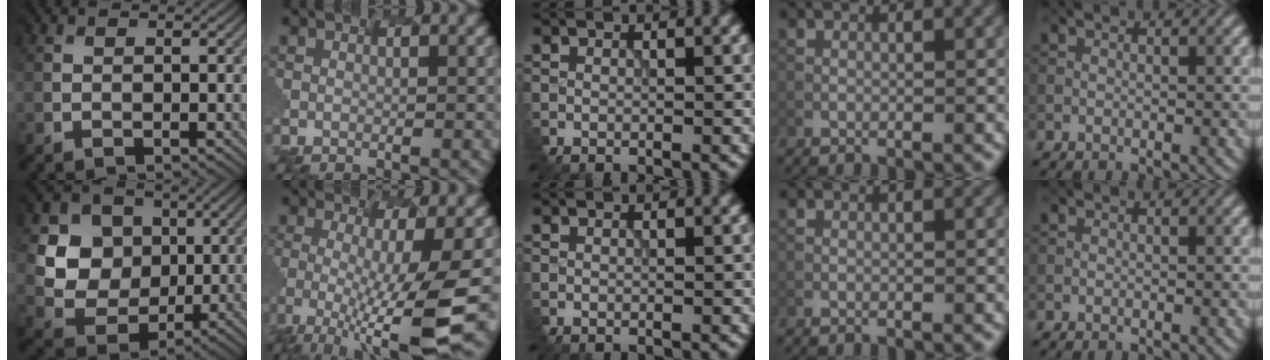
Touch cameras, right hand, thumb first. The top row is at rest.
{"thumb": {"total": 7.3, "force": [1.9, 6.7, 2.1], "torque": [-0.057, -0.011, 0.024]}, "index": {"total": 7.9, "force": [-3.2, 0.5, 7.2], "torque": [-0.130, -0.018, -0.027]}}